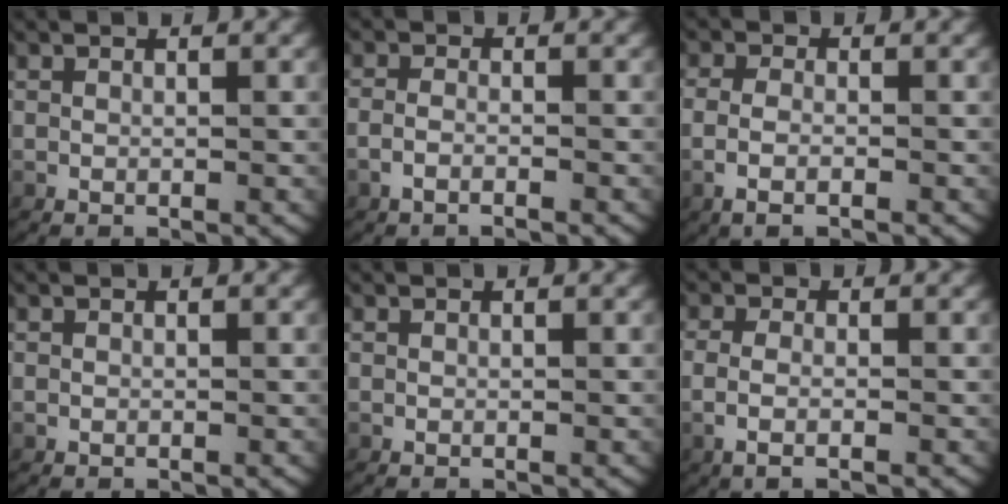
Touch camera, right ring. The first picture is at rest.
{"total": 1.8, "force": [-1.2, 0.4, 1.2], "torque": [-0.033, -0.006, -0.019]}
{"total": 2.5, "force": [-0.9, 1.1, 2.1], "torque": [-0.049, -0.005, -0.013]}
{"total": 0.0}
{"total": 0.0}
{"total": 2.6, "force": [-0.9, 0.9, 2.3], "torque": [-0.054, -0.005, -0.012]}